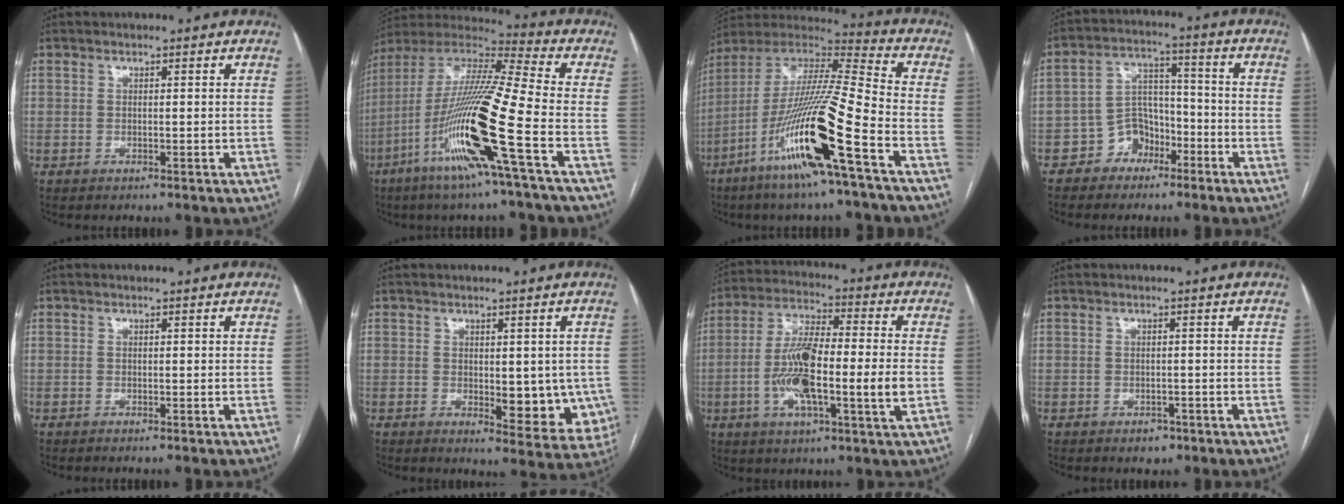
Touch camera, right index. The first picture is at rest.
{"total": 20.4, "force": [-7.6, -0.7, 18.9], "torque": [-0.393, -0.028, -0.158]}
{"total": 20.7, "force": [-9.5, -0.2, 18.4], "torque": [-0.385, -0.041, -0.190]}
{"total": 6.7, "force": [-4.0, 5.0, 2.0], "torque": [-0.035, 0.024, -0.068]}
{"total": 0.0}
{"total": 9.3, "force": [-1.0, 4.2, 8.2], "torque": [-0.081, -0.018, -0.005]}
{"total": 14.6, "force": [-2.4, 2.2, 14.2], "torque": [-0.270, 0.005, -0.047]}
{"total": 2.0, "force": [-1.2, 1.4, 0.7], "torque": [-0.009, 0.003, -0.010]}